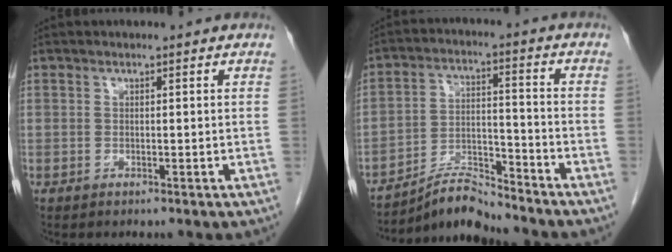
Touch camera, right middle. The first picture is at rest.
{"total": 7.2, "force": [-7.1, -0.1, 0.9], "torque": [-0.019, 0.009, -0.128]}